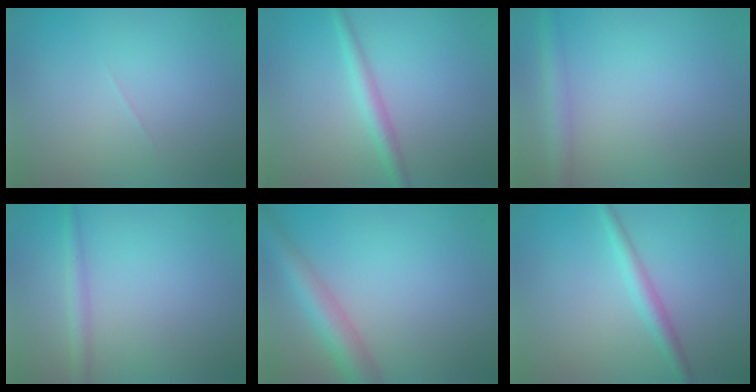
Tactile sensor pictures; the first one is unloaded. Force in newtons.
{"total": 2.1, "press": 2.1, "slide": 0.1}
{"total": 2.4, "press": 2.4, "slide": 0.1}
{"total": 1.6, "press": 1.6, "slide": 0.1}
{"total": 4.2, "press": 4.2, "slide": 0.2}
{"total": 2.1, "press": 2.1, "slide": 0.1}